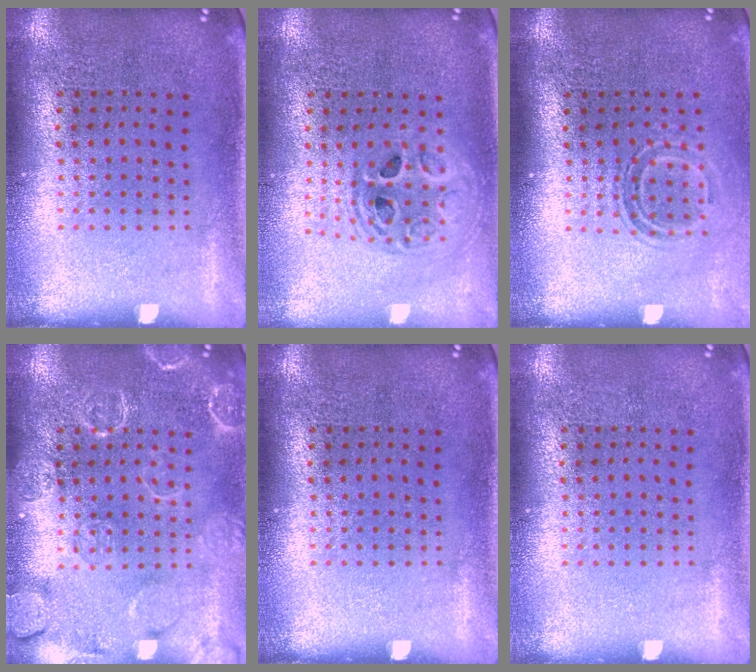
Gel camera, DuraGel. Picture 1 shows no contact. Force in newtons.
{"total": 1.8, "press": 1.5, "slide": 1.0}
{"total": 1.5, "press": 1.1, "slide": 1.1}
{"total": 4.0, "press": 3.9, "slide": 0.6}
{"total": 0.0}
{"total": 0.0}